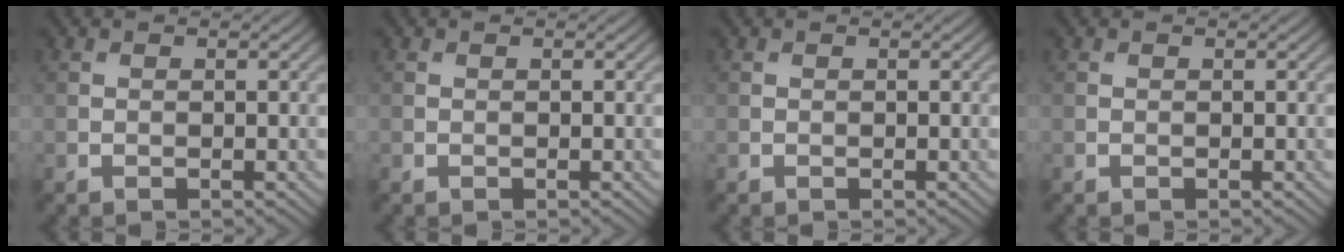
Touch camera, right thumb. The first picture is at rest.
{"total": 0.0}
{"total": 0.0}
{"total": 0.0}